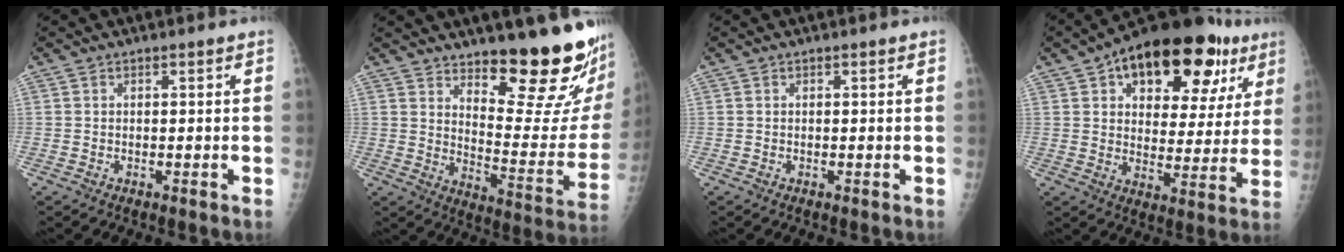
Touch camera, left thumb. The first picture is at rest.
{"total": 20.2, "force": [15.4, 4.3, 12.4], "torque": [-0.139, -0.145, 0.215]}
{"total": 0.0}
{"total": 25.7, "force": [13.0, 13.1, 17.9], "torque": [-0.218, 0.002, 0.188]}